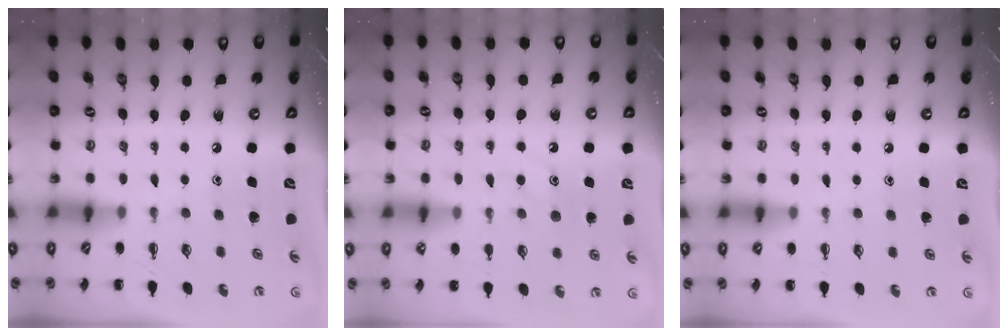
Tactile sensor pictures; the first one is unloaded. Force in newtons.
{"total": 9.3, "press": 9.3, "slide": 1.0}
{"total": 4.1, "press": 3.8, "slide": 1.6}